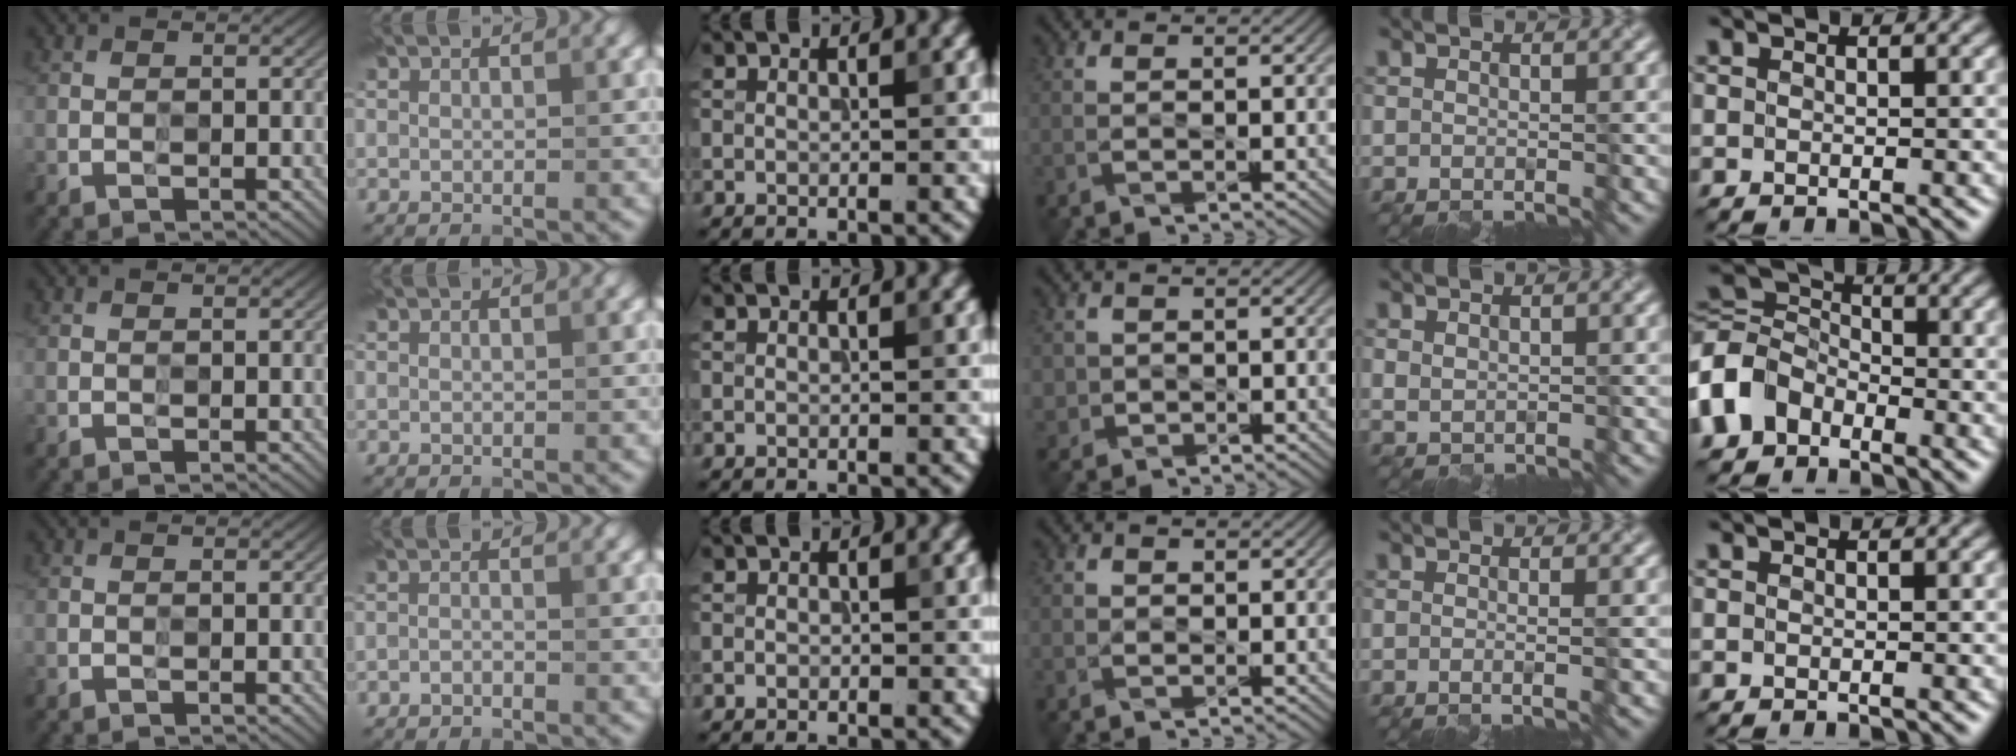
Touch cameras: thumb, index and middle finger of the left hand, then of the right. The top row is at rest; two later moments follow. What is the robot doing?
{"motion": "wipe", "object": "plastic plate"}